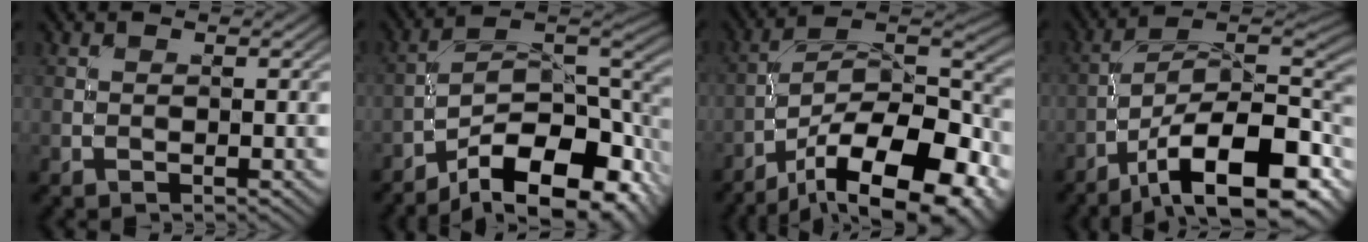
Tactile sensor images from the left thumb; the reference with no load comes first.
{"total": 15.6, "force": [-9.5, 6.4, 10.6], "torque": [-0.193, -0.025, -0.146]}
{"total": 18.8, "force": [-12.1, 7.0, 12.5], "torque": [-0.188, -0.024, -0.189]}
{"total": 16.8, "force": [-9.2, 6.6, 12.4], "torque": [-0.190, -0.011, -0.165]}